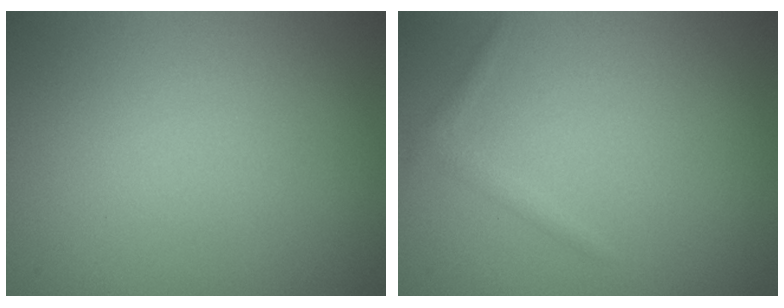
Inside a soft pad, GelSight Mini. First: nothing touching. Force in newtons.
{"total": 0.9, "press": 0.9, "slide": 0.1}